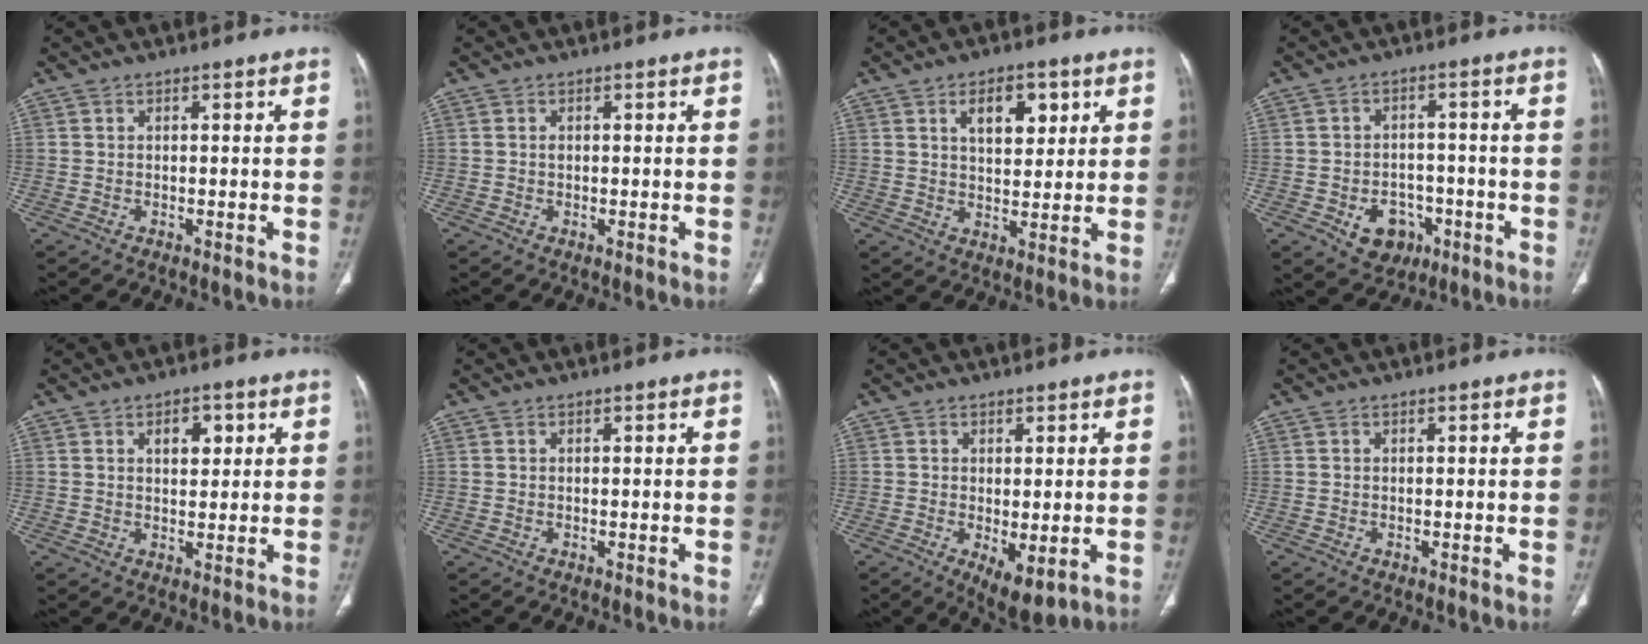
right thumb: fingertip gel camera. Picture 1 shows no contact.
{"total": 0.5, "force": [0.0, 0.4, 0.3], "torque": [-0.005, 0.001, 0.000]}
{"total": 8.3, "force": [3.6, 4.5, 6.0], "torque": [-0.067, -0.017, 0.056]}
{"total": 7.7, "force": [-3.1, 6.1, 3.7], "torque": [-0.025, 0.027, -0.036]}
{"total": 4.7, "force": [1.8, 2.7, 3.3], "torque": [-0.031, -0.006, 0.027]}
{"total": 0.0}
{"total": 6.2, "force": [-1.4, 2.7, 5.4], "torque": [-0.084, -0.019, -0.011]}
{"total": 0.0}